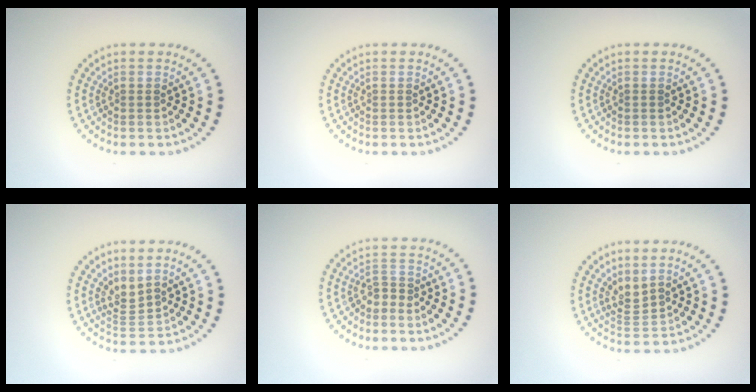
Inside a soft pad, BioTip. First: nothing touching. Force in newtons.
{"total": 0.0}
{"total": 0.0}
{"total": 2.2, "press": 1.5, "slide": 1.6}
{"total": 1.0, "press": 0.7, "slide": 0.7}
{"total": 2.2, "press": 1.5, "slide": 1.6}